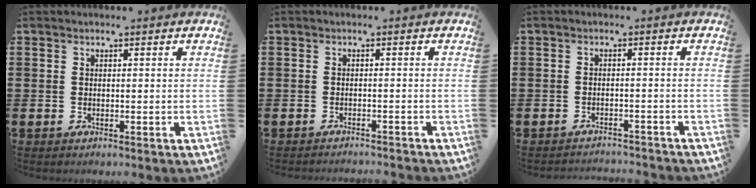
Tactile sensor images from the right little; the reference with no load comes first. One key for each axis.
{"total": 1.2, "fx": -1.1, "fy": -0.2, "fz": 0.0, "tx": -0.001, "ty": 0.003, "tz": -0.024}
{"total": 1.6, "fx": -1.6, "fy": -0.1, "fz": -0.1, "tx": -0.003, "ty": 0.005, "tz": -0.035}